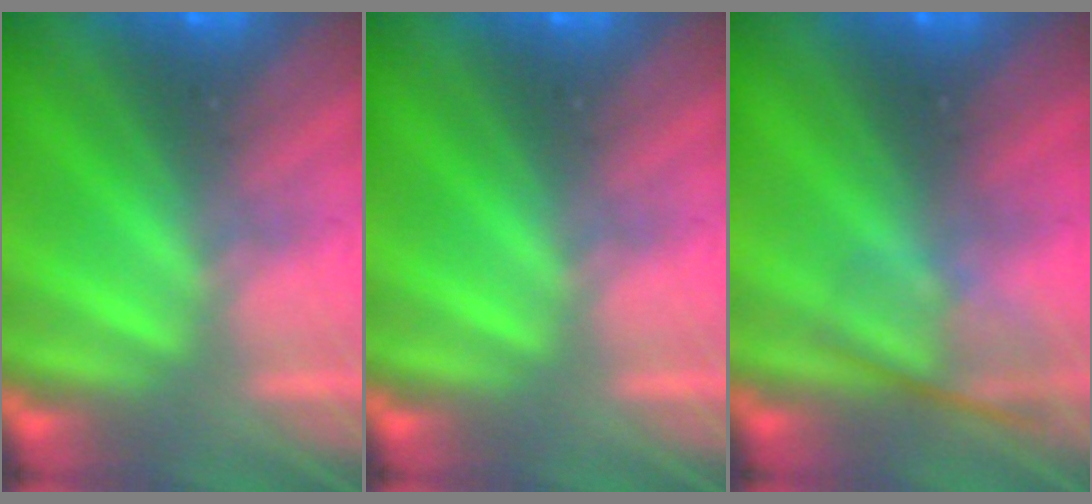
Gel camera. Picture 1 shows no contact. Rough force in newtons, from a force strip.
{"total": 0.0}
{"total": 2.4}